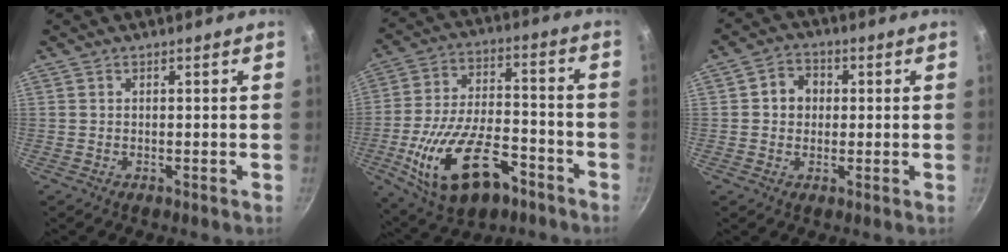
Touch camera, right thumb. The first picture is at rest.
{"total": 20.8, "force": [-9.1, 10.8, 15.2], "torque": [-0.266, 0.042, -0.148]}
{"total": 5.3, "force": [0.7, 4.7, 2.5], "torque": [-0.013, 0.007, 0.002]}